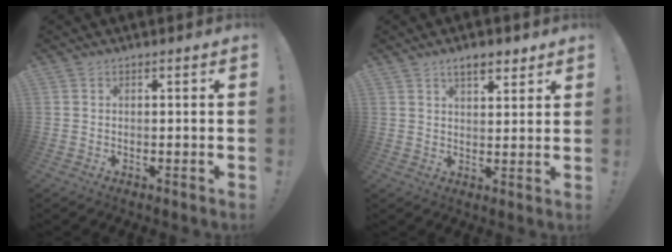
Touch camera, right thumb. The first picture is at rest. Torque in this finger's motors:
{"motor_torque": [-0.52, 0.66, 0.46, 0.24, -0.01]}